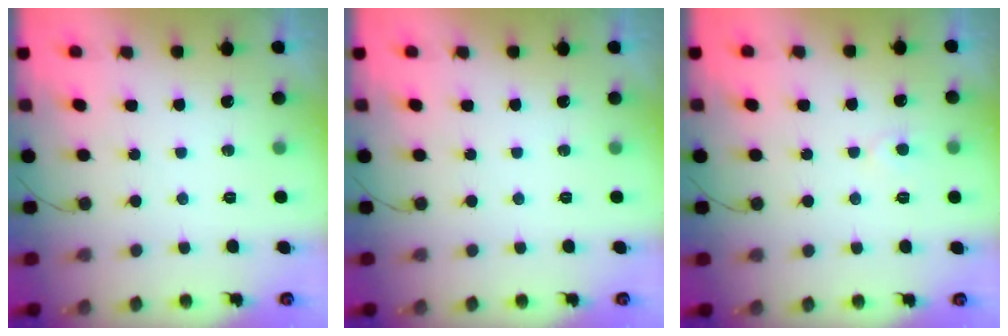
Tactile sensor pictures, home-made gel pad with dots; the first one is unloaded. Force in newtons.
{"total": 0.0}
{"total": 4.3, "press": 4.3, "slide": 0.5}